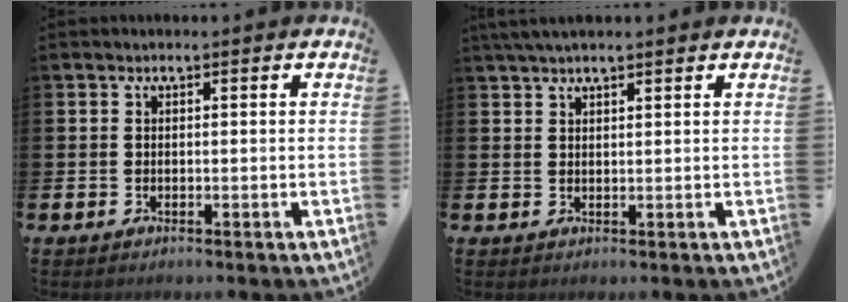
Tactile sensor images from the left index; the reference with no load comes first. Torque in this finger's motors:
{"motor_torque": [-0.29, -1.85, -0.45, 0.21]}